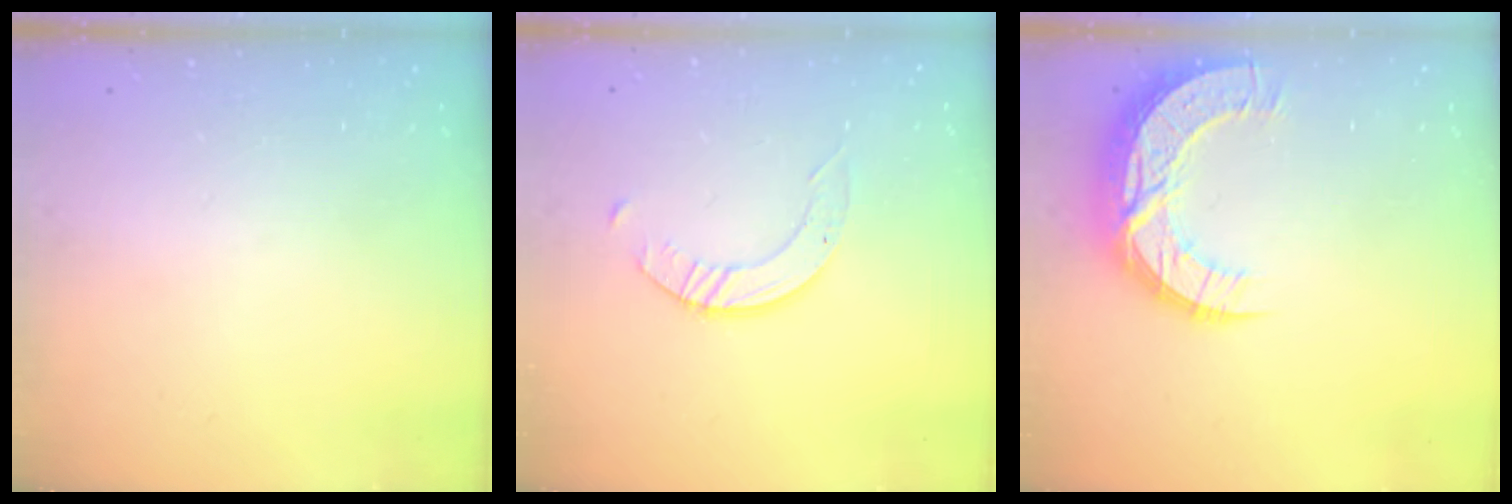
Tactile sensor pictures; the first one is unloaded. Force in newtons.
{"total": 2.4, "press": 2.4, "slide": 0.3}
{"total": 13.7, "press": 13.7, "slide": 1.0}